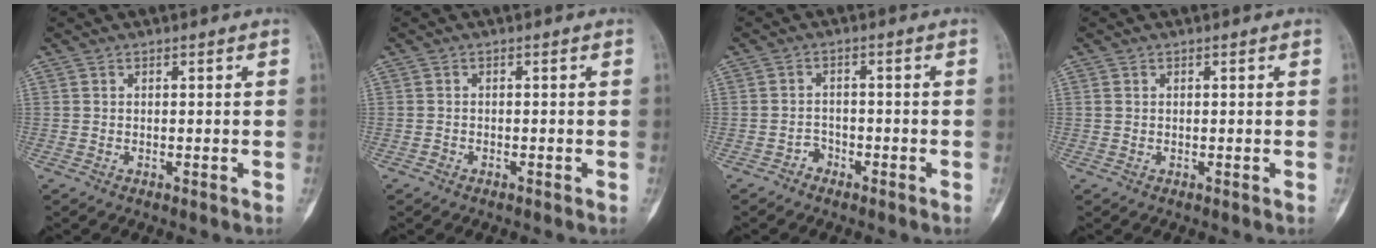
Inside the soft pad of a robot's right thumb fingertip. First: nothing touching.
{"total": 0.6, "force": [-0.5, 0.3, 0.1], "torque": [-0.002, 0.001, -0.013]}
{"total": 2.1, "force": [-1.5, 1.4, 0.2], "torque": [0.004, 0.011, -0.031]}
{"total": 0.5, "force": [0.1, 0.5, 0.3], "torque": [-0.006, 0.002, 0.003]}